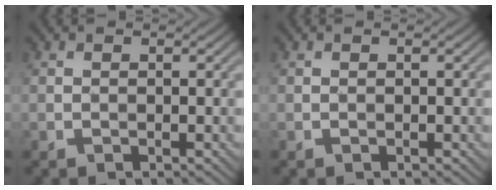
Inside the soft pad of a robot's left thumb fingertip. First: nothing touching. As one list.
[{"total": 0.0}]